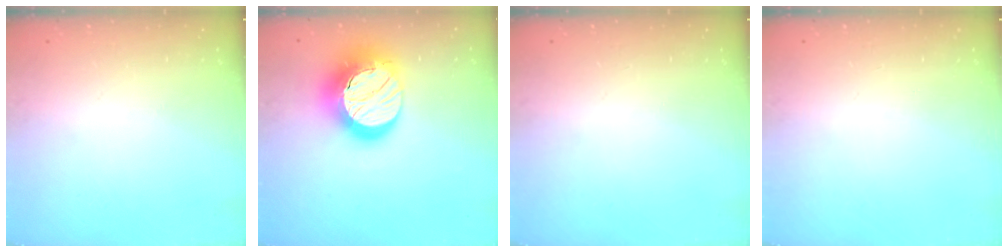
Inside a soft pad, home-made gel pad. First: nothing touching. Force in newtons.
{"total": 20.3, "press": 20.2, "slide": 1.6}
{"total": 0.0}
{"total": 0.0}